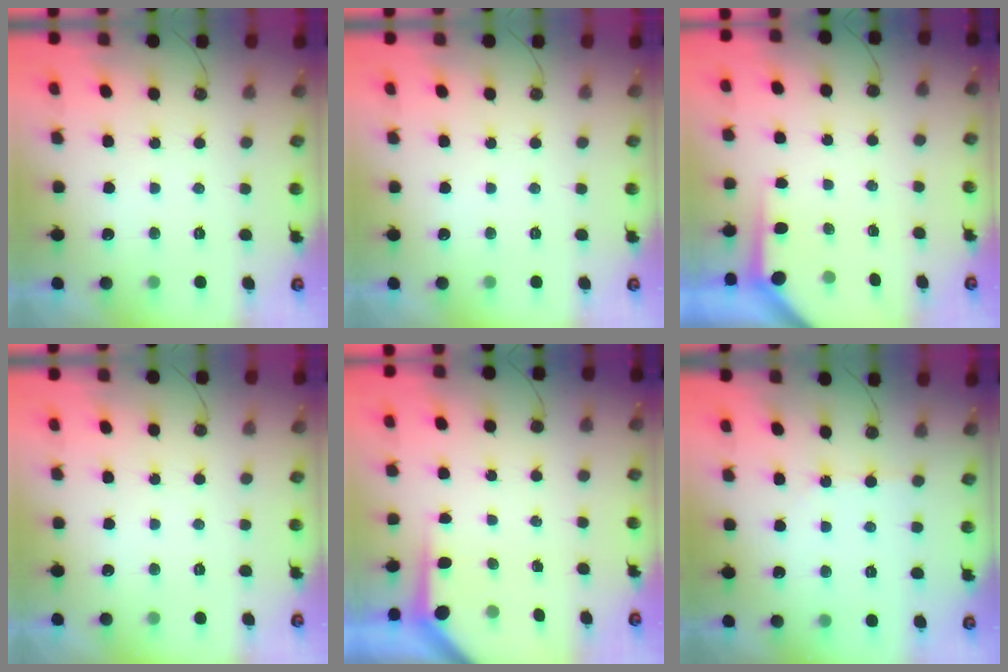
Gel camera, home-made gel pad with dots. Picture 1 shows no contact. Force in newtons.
{"total": 0.0}
{"total": 3.7, "press": 3.6, "slide": 0.4}
{"total": 0.0}
{"total": 3.6, "press": 3.6, "slide": 0.4}
{"total": 2.3, "press": 2.3, "slide": 0.4}